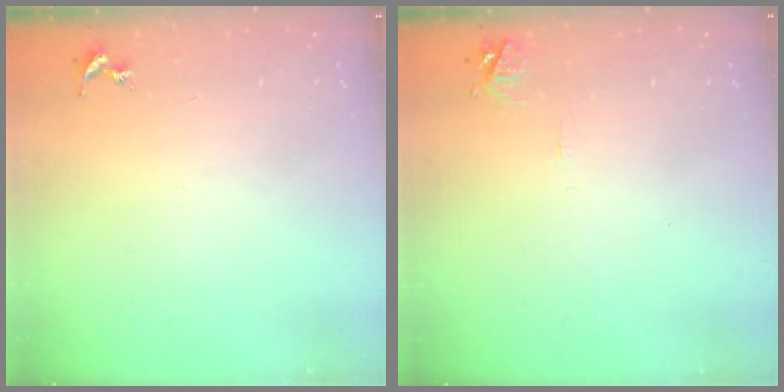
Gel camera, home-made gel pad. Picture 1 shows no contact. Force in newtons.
{"total": 6.3, "press": 6.3, "slide": 0.7}